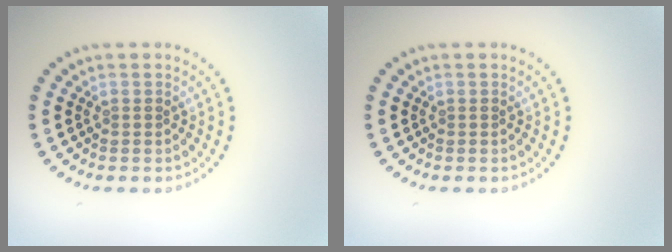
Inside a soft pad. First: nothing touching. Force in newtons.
{"total": 0.0}